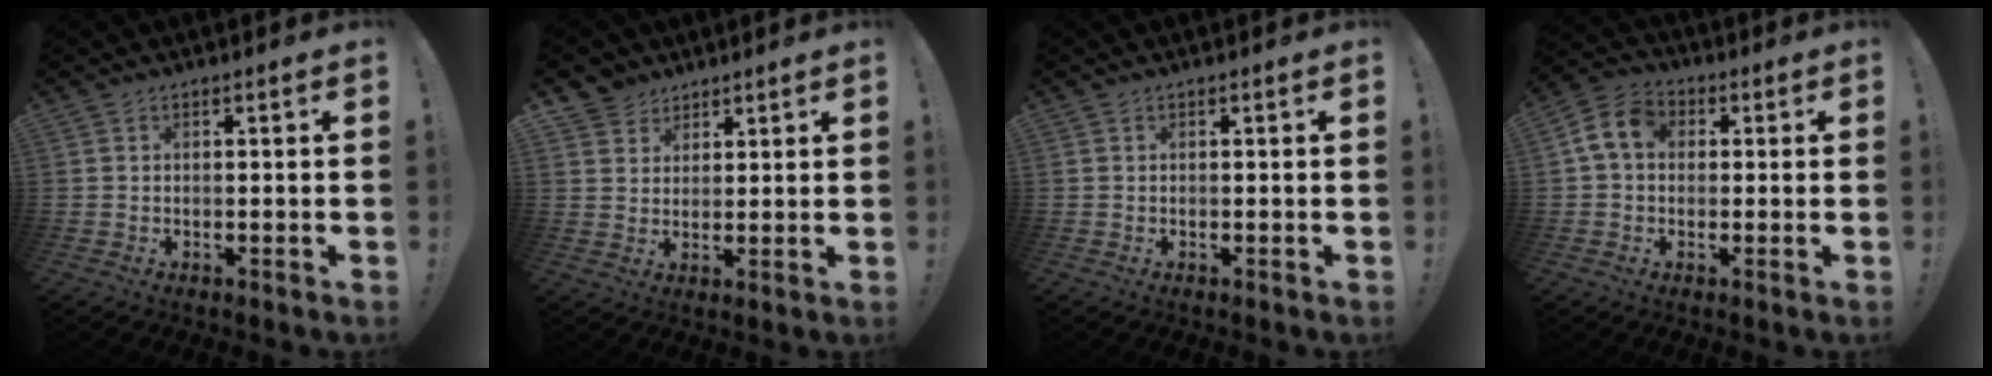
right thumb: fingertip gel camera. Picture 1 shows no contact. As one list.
[{"total": 5.0, "force": [3.7, 3.3, -0.1], "torque": [0.002, -0.029, 0.072]}, {"total": 0.0}, {"total": 9.0, "force": [1.8, 6.6, 5.8], "torque": [-0.105, 0.010, 0.039]}]